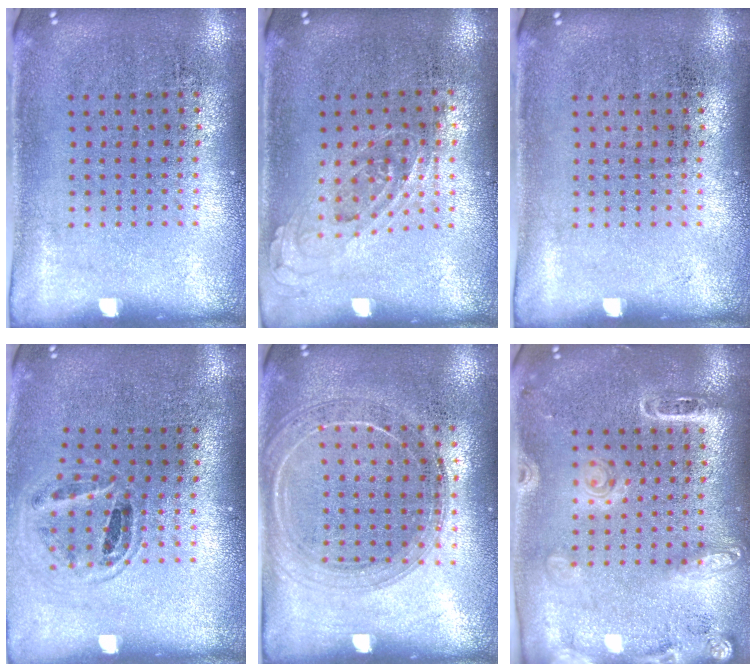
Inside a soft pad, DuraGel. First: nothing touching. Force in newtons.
{"total": 0.7, "press": 0.6, "slide": 0.3}
{"total": 0.0}
{"total": 0.9, "press": 0.9, "slide": 0.0}
{"total": 1.6, "press": 1.6, "slide": 0.4}
{"total": 1.8, "press": 1.7, "slide": 0.7}